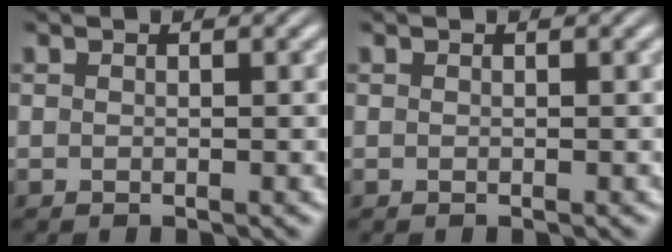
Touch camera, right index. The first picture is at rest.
{"total": 0.0}